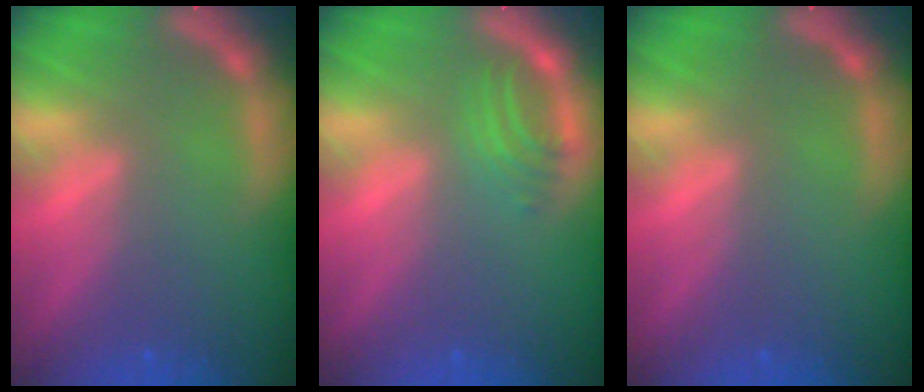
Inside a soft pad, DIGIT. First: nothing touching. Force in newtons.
{"total": 2.5}
{"total": 0.0}